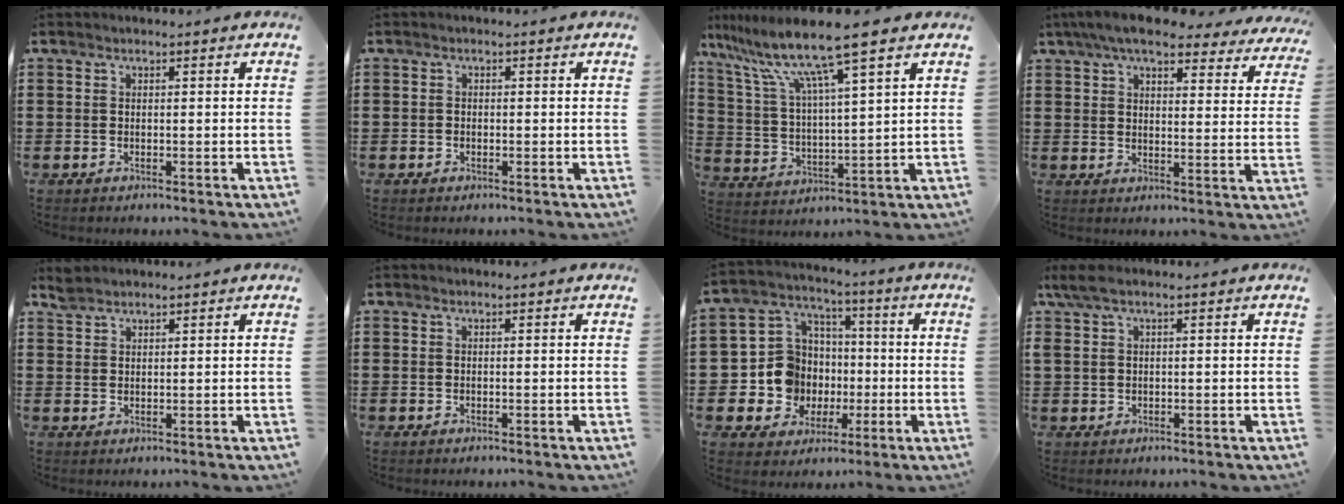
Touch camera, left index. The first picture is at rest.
{"total": 0.7, "force": [-0.5, 0.6, 0.1], "torque": [-0.005, 0.001, -0.010]}
{"total": 11.0, "force": [8.2, -0.2, 7.2], "torque": [-0.168, -0.038, 0.134]}
{"total": 7.7, "force": [6.6, 1.3, 3.7], "torque": [-0.087, -0.021, 0.118]}
{"total": 2.0, "force": [1.9, 0.6, 0.4], "torque": [-0.013, 0.001, 0.038]}
{"total": 0.0}
{"total": 10.3, "force": [-0.9, 9.9, 2.5], "torque": [-0.110, 0.004, -0.007]}
{"total": 2.4, "force": [0.6, 0.8, 2.2], "torque": [-0.057, -0.002, 0.004]}